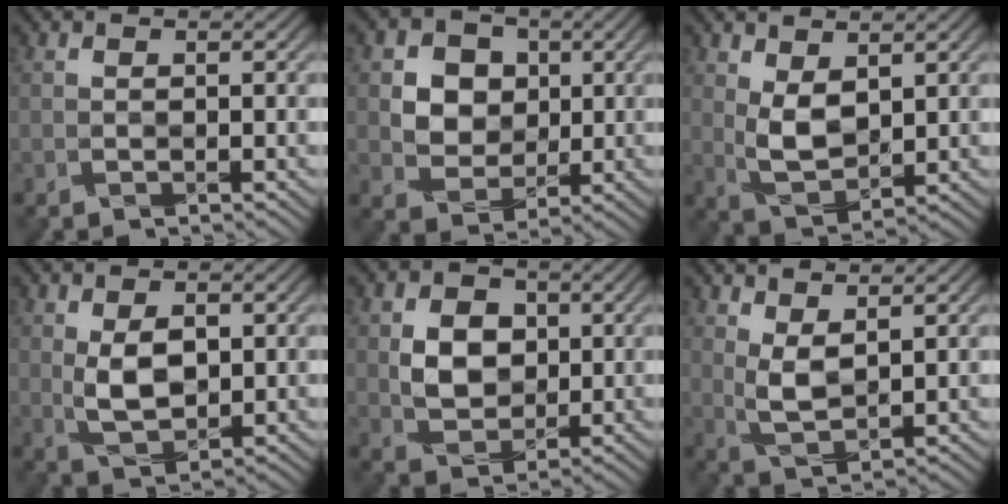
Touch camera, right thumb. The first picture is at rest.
{"total": 6.5, "force": [1.8, 5.8, 2.5], "torque": [-0.080, -0.002, 0.032]}
{"total": 4.5, "force": [1.6, 2.6, 3.3], "torque": [-0.079, -0.009, 0.041]}
{"total": 4.9, "force": [0.6, 2.9, 3.9], "torque": [-0.079, -0.009, 0.020]}
{"total": 5.5, "force": [0.7, 4.6, 3.0], "torque": [-0.062, -0.004, 0.012]}
{"total": 3.7, "force": [1.9, 1.5, 2.7], "torque": [-0.068, -0.008, 0.046]}